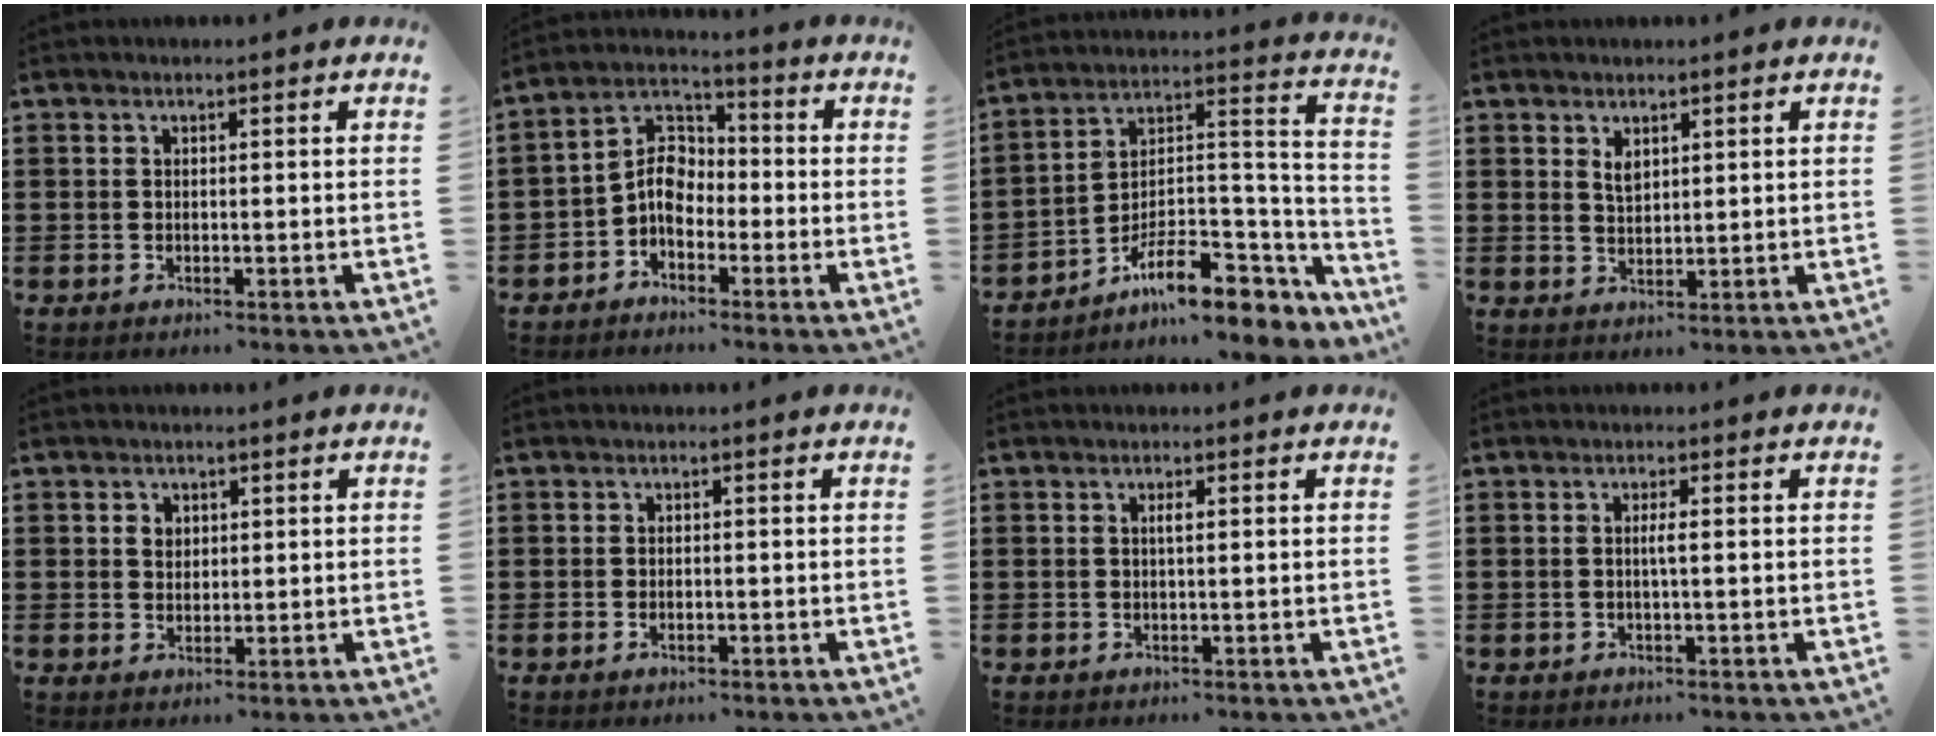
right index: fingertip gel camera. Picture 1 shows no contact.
{"total": 6.2, "force": [-1.9, 4.3, 4.0], "torque": [-0.093, 0.012, -0.044]}
{"total": 10.6, "force": [-7.3, 4.2, 6.4], "torque": [-0.104, 0.017, -0.132]}
{"total": 2.1, "force": [1.3, 1.2, 1.2], "torque": [-0.018, 0.001, 0.022]}
{"total": 1.8, "force": [0.7, 1.5, 0.7], "torque": [-0.018, 0.008, 0.012]}
{"total": 0.7, "force": [-0.3, 0.3, 0.6], "torque": [-0.014, -0.004, -0.005]}
{"total": 1.0, "force": [0.1, 0.1, 0.9], "torque": [-0.018, 0.000, 0.002]}
{"total": 1.4, "force": [-0.1, -0.1, 1.4], "torque": [-0.025, -0.002, -0.003]}